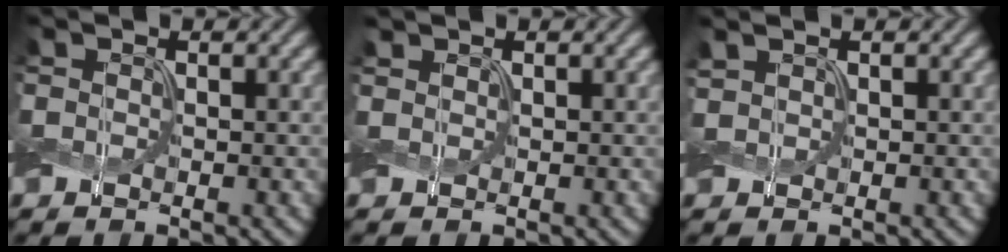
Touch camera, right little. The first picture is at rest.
{"total": 0.7, "force": [0.6, 0.3, 0.2], "torque": [-0.006, 0.005, 0.015]}
{"total": 0.9, "force": [0.7, 0.4, 0.5], "torque": [-0.011, 0.005, 0.014]}